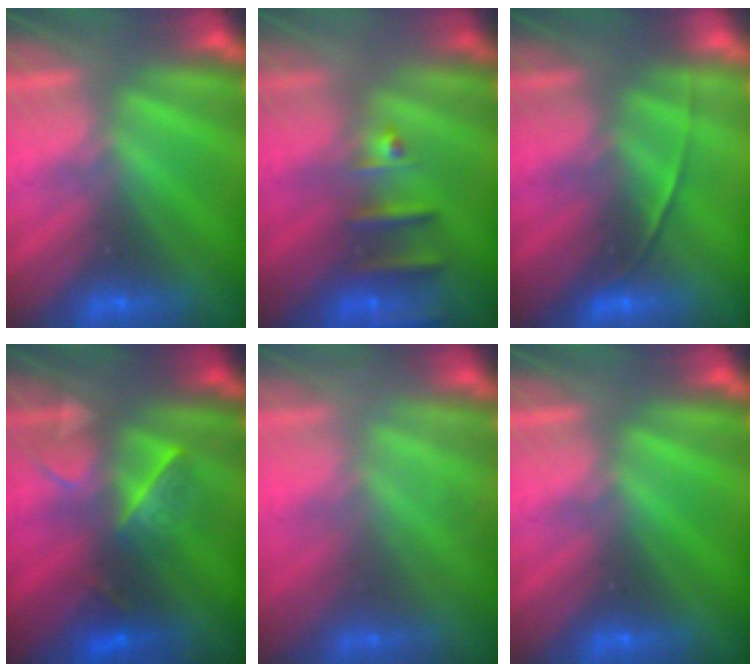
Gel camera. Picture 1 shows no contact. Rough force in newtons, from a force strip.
{"total": 2.4}
{"total": 1.8}
{"total": 2.6}
{"total": 2.5}
{"total": 0.0}